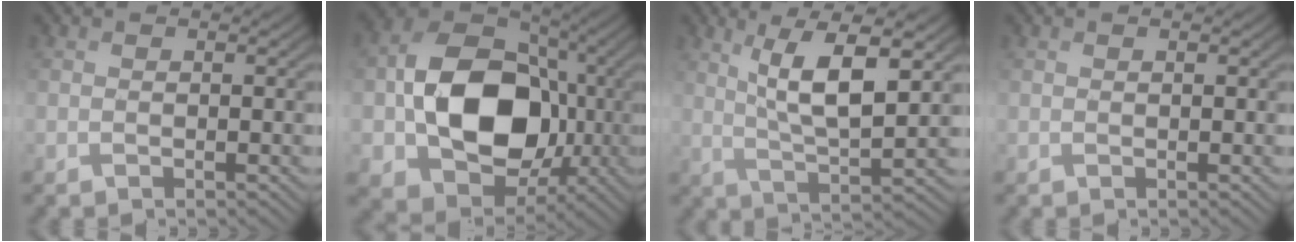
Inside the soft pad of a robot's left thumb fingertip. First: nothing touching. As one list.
[{"total": 15.9, "force": [-1.4, 12.4, 9.9], "torque": [-0.177, -0.012, -0.019]}, {"total": 9.4, "force": [3.6, 2.4, 8.3], "torque": [-0.156, 0.002, 0.067]}, {"total": 0.0}]